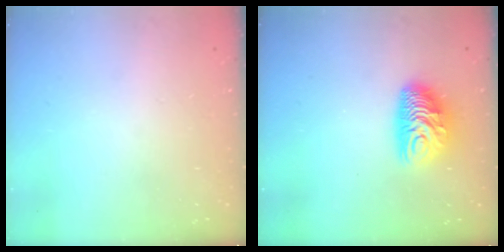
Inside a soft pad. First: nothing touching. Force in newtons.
{"total": 11.4, "press": 11.3, "slide": 0.9}